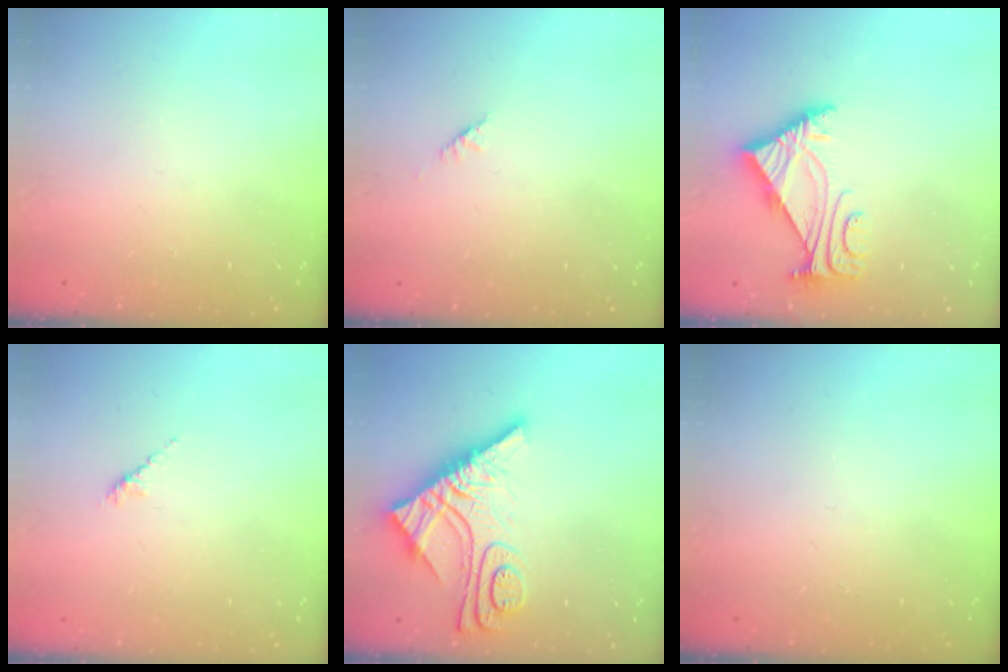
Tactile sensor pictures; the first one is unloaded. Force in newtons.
{"total": 1.4, "press": 1.3, "slide": 0.5}
{"total": 5.0, "press": 4.9, "slide": 1.0}
{"total": 2.6, "press": 2.4, "slide": 0.7}
{"total": 12.6, "press": 12.5, "slide": 1.2}
{"total": 0.0}